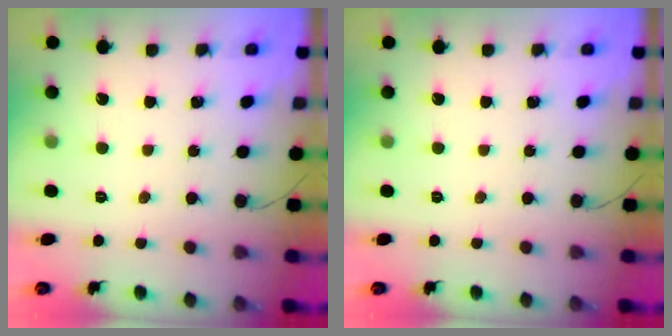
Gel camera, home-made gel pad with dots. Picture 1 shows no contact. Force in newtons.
{"total": 0.0}